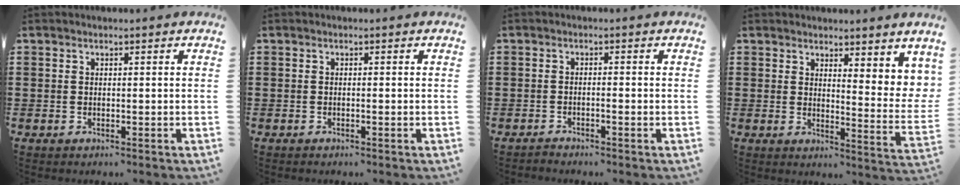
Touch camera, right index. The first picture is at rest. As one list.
[{"total": 0.5, "force": [-0.4, -0.1, 0.3], "torque": [-0.006, -0.001, -0.008]}, {"total": 1.1, "force": [-1.0, -0.1, 0.4], "torque": [-0.007, 0.000, -0.020]}, {"total": 3.7, "force": [3.4, 0.8, 1.1], "torque": [-0.031, -0.020, 0.060]}]